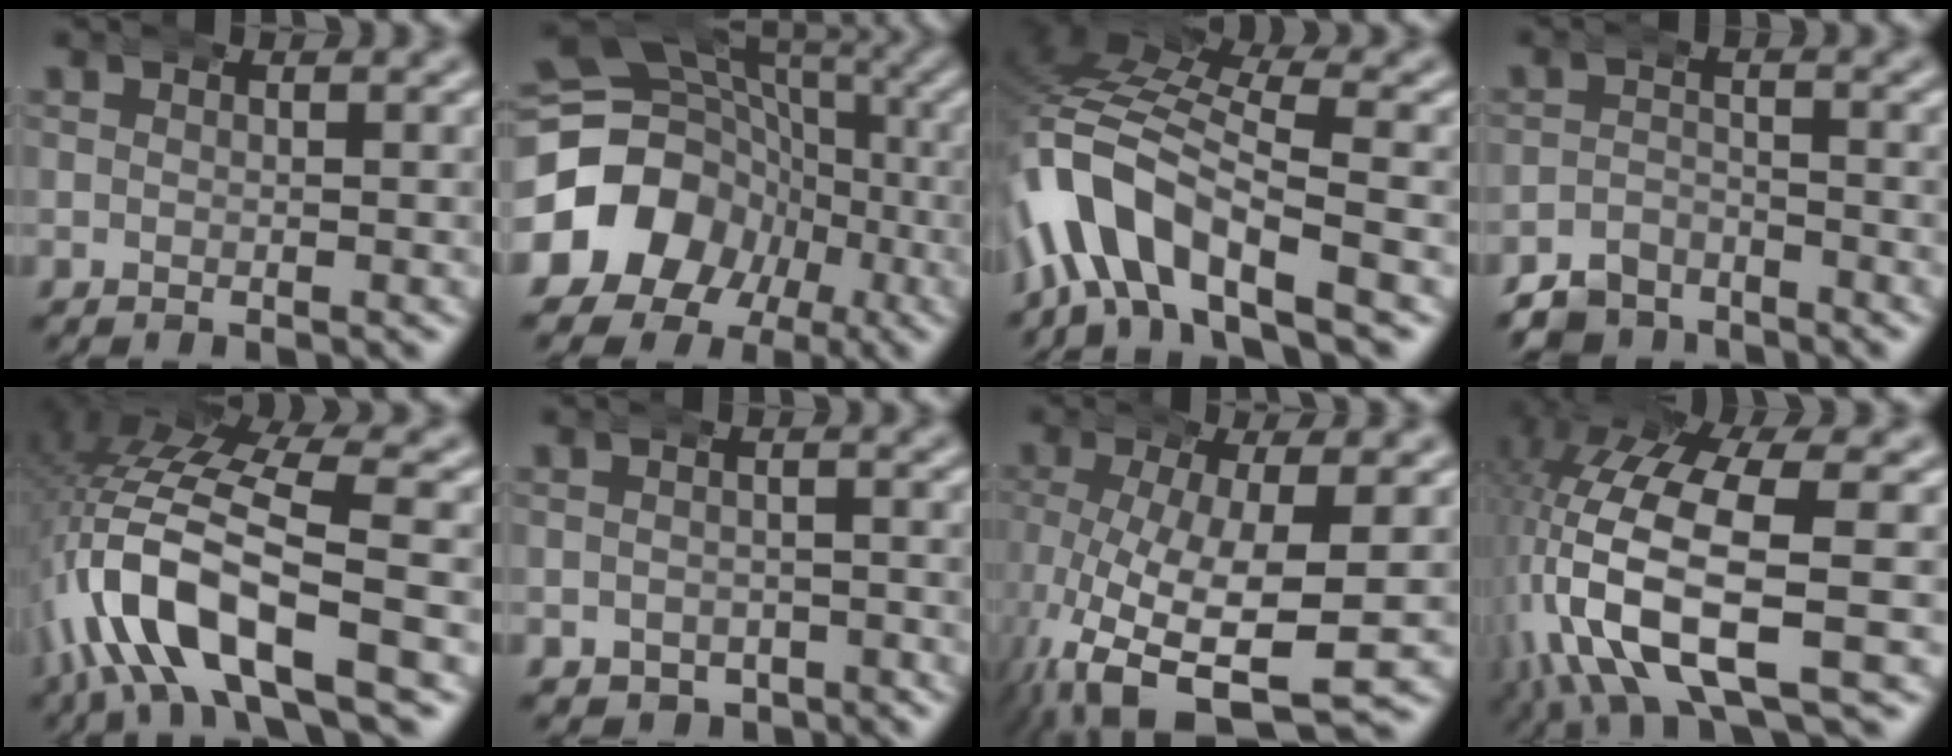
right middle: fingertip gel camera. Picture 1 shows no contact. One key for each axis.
{"total": 17.1, "fx": -3.2, "fy": 15.0, "fz": 7.5, "tx": -0.164, "ty": -0.045, "tz": -0.052}
{"total": 9.0, "fx": -1.6, "fy": 6.5, "fz": 6.0, "tx": -0.161, "ty": -0.015, "tz": -0.034}
{"total": 4.9, "fx": -4.2, "fy": 2.4, "fz": 0.8, "tx": 0.000, "ty": -0.010, "tz": -0.077}
{"total": 9.4, "fx": -0.7, "fy": 4.3, "fz": 8.3, "tx": -0.194, "ty": -0.007, "tz": -0.009}
{"total": 4.2, "fx": -2.7, "fy": 3.1, "fz": 0.9, "tx": -0.002, "ty": -0.015, "tz": -0.039}
{"total": 8.7, "fx": -2.6, "fy": 4.0, "fz": 7.2, "tx": -0.161, "ty": -0.035, "tz": -0.018}
{"total": 10.4, "fx": -1.2, "fy": 5.2, "fz": 8.9, "tx": -0.196, "ty": -0.028, "tz": -0.006}